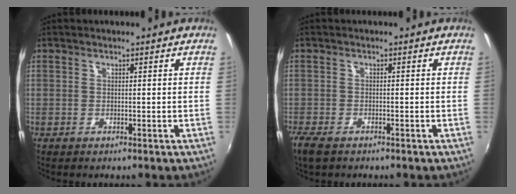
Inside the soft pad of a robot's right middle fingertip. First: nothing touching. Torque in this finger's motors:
{"motor_torque": [0.30, -0.33, 0.18, 0.02]}